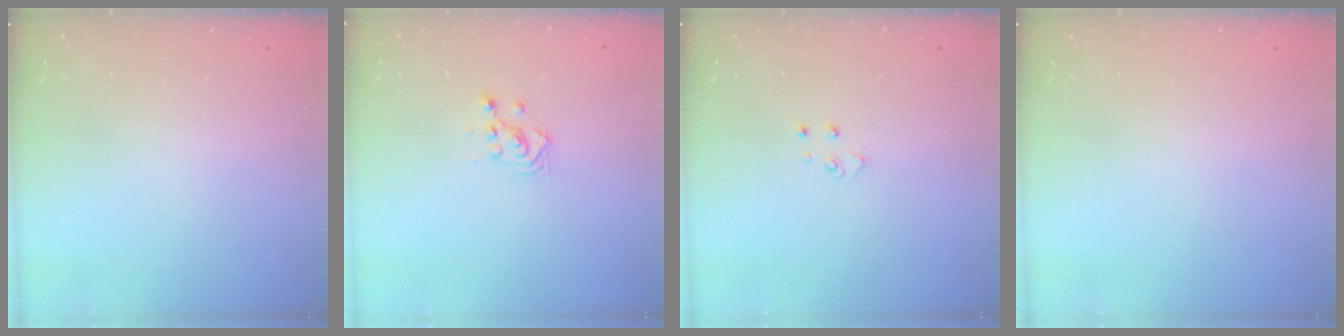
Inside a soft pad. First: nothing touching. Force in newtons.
{"total": 2.9, "press": 2.9, "slide": 0.1}
{"total": 4.0, "press": 4.0, "slide": 0.4}
{"total": 0.0}